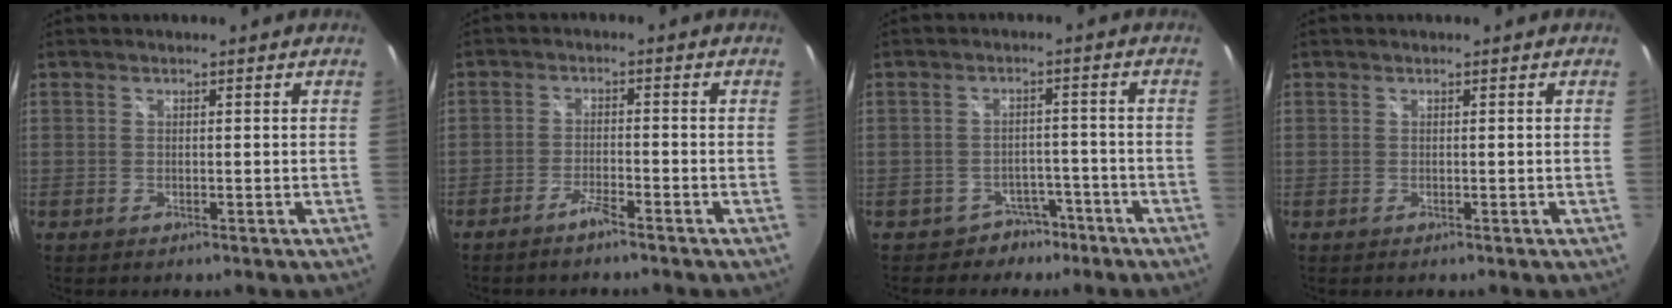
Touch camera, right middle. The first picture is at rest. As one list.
[{"total": 3.2, "force": [-2.7, 0.3, 1.7], "torque": [-0.053, 0.003, -0.052]}, {"total": 4.7, "force": [-3.3, 3.2, 0.0], "torque": [0.003, 0.032, -0.043]}, {"total": 0.0}]